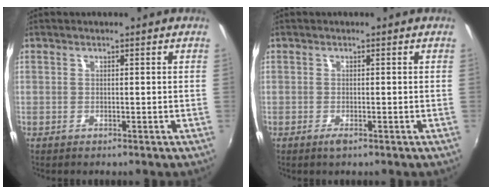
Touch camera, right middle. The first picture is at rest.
{"total": 1.1, "force": [-0.7, 0.0, 0.8], "torque": [-0.016, -0.004, -0.014]}